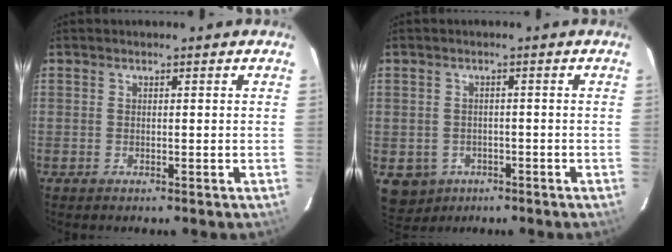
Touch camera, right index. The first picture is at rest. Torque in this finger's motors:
{"motor_torque": [-1.00, -0.66, -1.05, -0.21]}